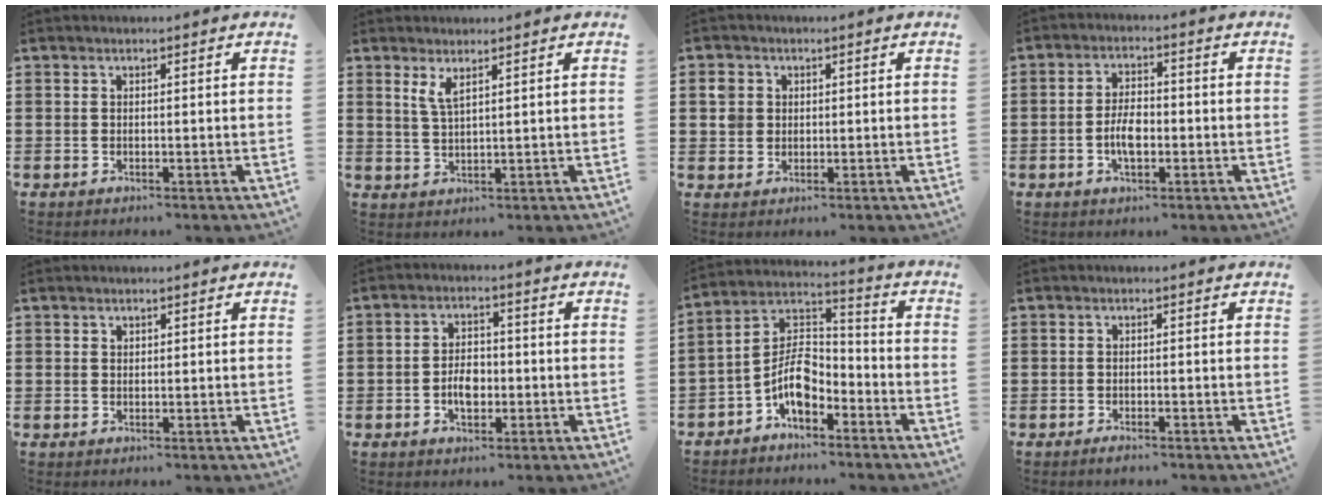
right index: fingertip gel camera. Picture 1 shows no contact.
{"total": 2.7, "force": [1.8, 0.6, 2.0], "torque": [-0.043, 0.003, 0.032]}
{"total": 3.0, "force": [0.8, 2.8, 0.6], "torque": [-0.025, 0.011, 0.013]}
{"total": 4.8, "force": [-1.1, 2.3, 4.1], "torque": [-0.089, 0.001, -0.023]}
{"total": 0.5, "force": [0.4, 0.3, -0.1], "torque": [0.001, 0.002, 0.009]}
{"total": 4.4, "force": [-1.1, 2.6, 3.3], "torque": [-0.055, 0.001, -0.021]}
{"total": 7.8, "force": [-4.2, 4.1, 5.2], "torque": [-0.120, -0.004, -0.085]}
{"total": 0.9, "force": [-0.8, 0.0, 0.3], "torque": [-0.009, -0.005, -0.015]}